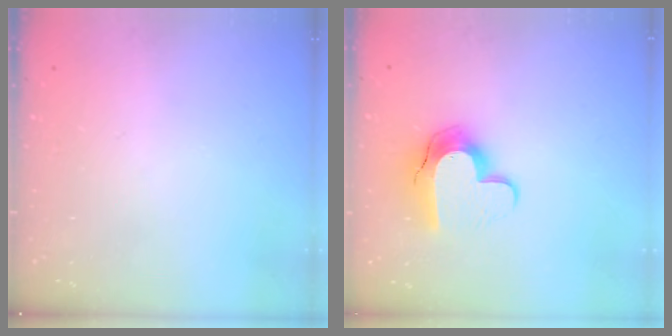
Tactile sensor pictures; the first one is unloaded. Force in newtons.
{"total": 12.7, "press": 12.7, "slide": 0.9}